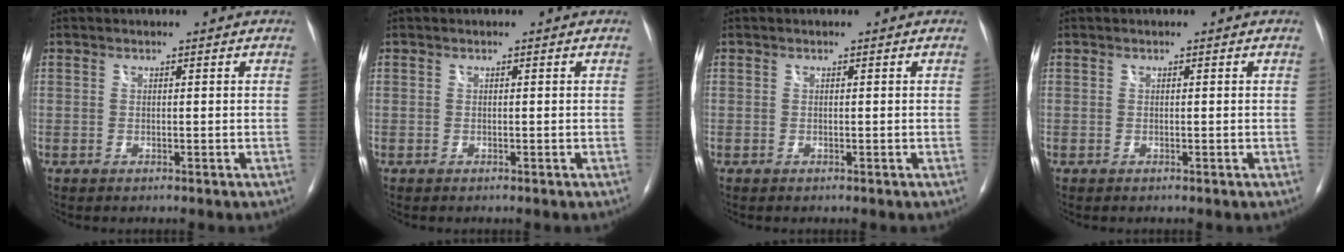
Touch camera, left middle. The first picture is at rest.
{"total": 0.0}
{"total": 0.0}
{"total": 0.0}